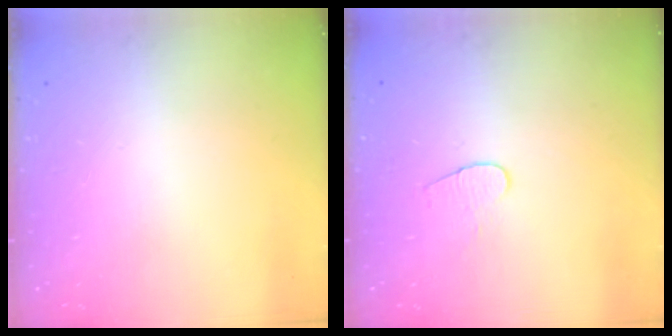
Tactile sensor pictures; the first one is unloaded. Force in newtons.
{"total": 4.7, "press": 4.6, "slide": 0.4}